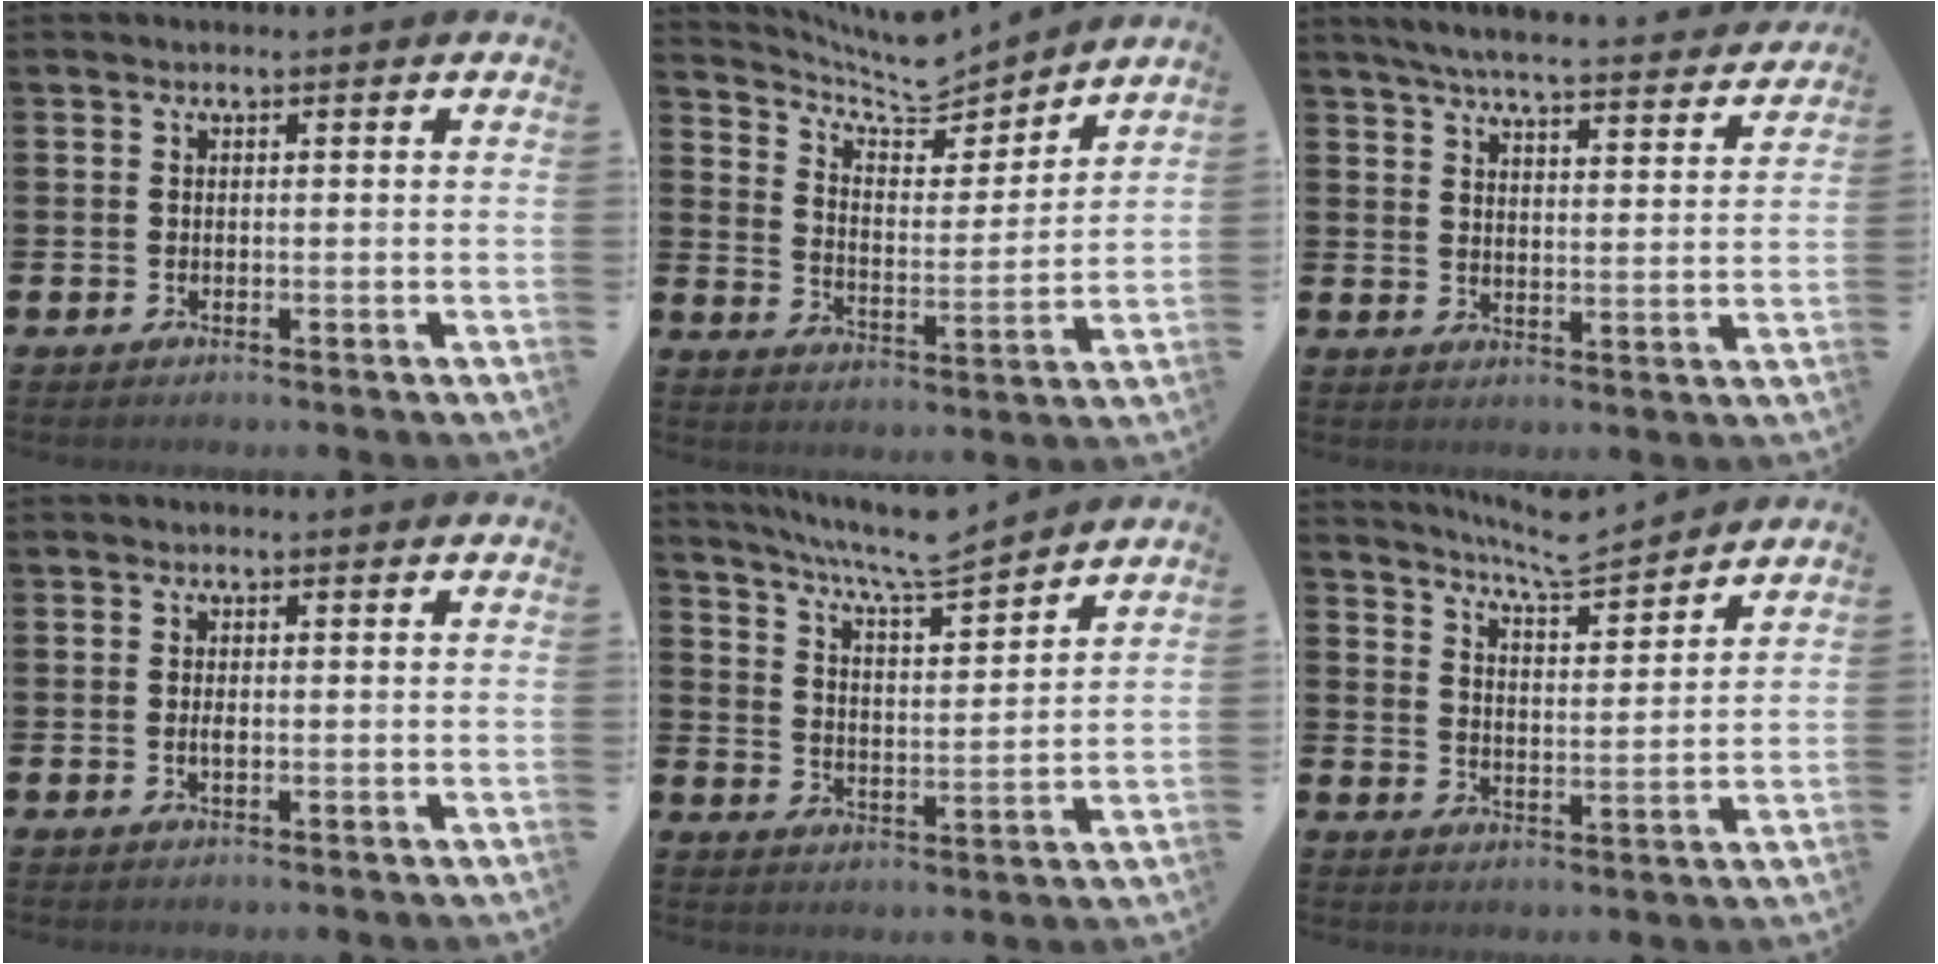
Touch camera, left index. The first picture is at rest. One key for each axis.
{"total": 7.6, "fx": 7.2, "fy": 1.6, "fz": 1.7, "tx": -0.056, "ty": -0.061, "tz": 0.122}
{"total": 5.9, "fx": 5.6, "fy": 0.4, "fz": 1.7, "tx": -0.053, "ty": -0.039, "tz": 0.097}
{"total": 1.0, "fx": -0.2, "fy": 0.3, "fz": 0.9, "tx": -0.016, "ty": 0.000, "tz": -0.004}
{"total": 7.7, "fx": 7.3, "fy": 0.4, "fz": 2.6, "tx": -0.081, "ty": -0.048, "tz": 0.127}
{"total": 6.5, "fx": 6.3, "fy": 0.2, "fz": 1.3, "tx": -0.045, "ty": -0.042, "tz": 0.111}